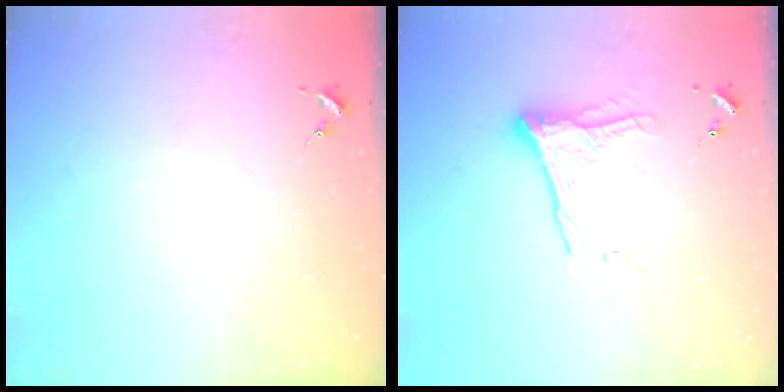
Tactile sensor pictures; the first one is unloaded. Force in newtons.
{"total": 12.6, "press": 12.5, "slide": 0.8}